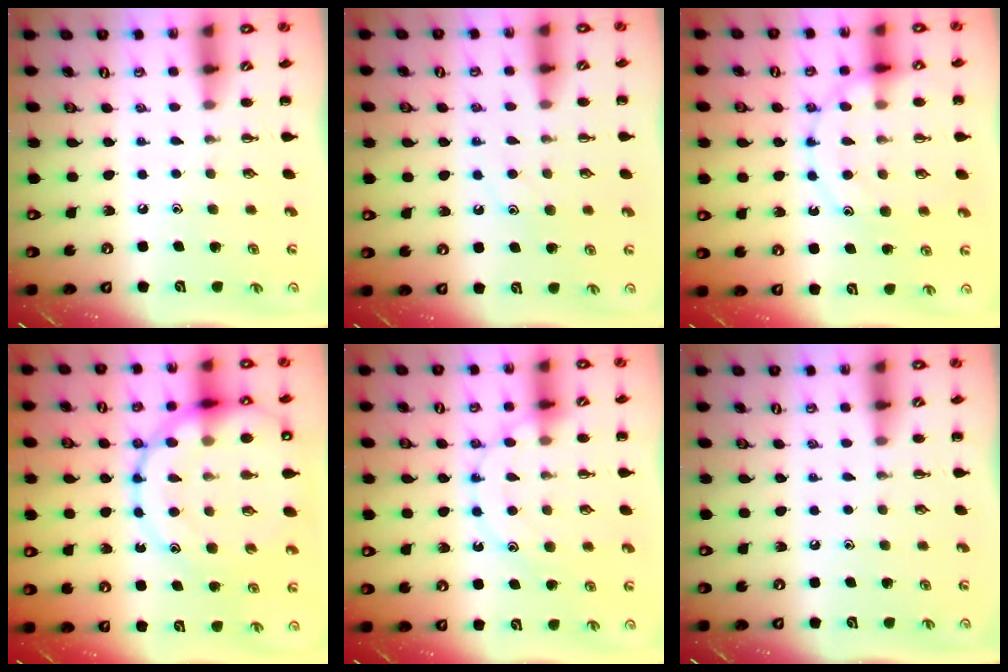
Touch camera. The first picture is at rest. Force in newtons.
{"total": 8.4, "press": 8.3, "slide": 0.9}
{"total": 13.3, "press": 13.2, "slide": 1.6}
{"total": 24.3, "press": 24.0, "slide": 3.3}
{"total": 12.3, "press": 12.2, "slide": 1.7}
{"total": 0.0}